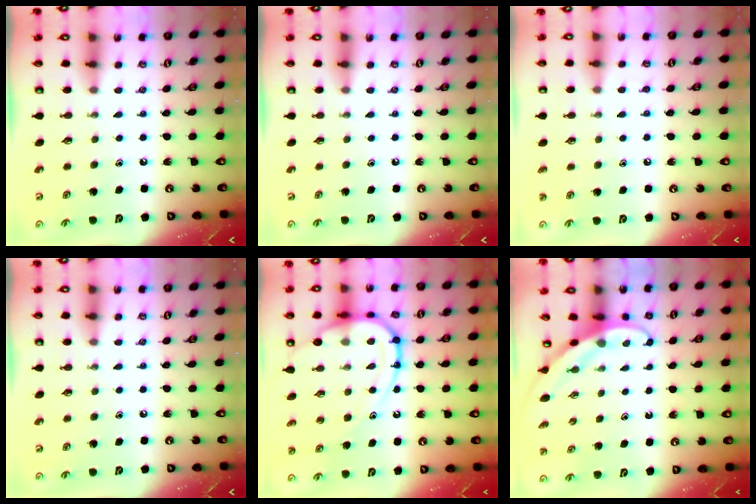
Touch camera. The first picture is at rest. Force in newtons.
{"total": 0.0}
{"total": 4.6, "press": 4.5, "slide": 0.4}
{"total": 0.0}
{"total": 14.9, "press": 14.8, "slide": 1.3}
{"total": 3.1, "press": 3.1, "slide": 0.1}